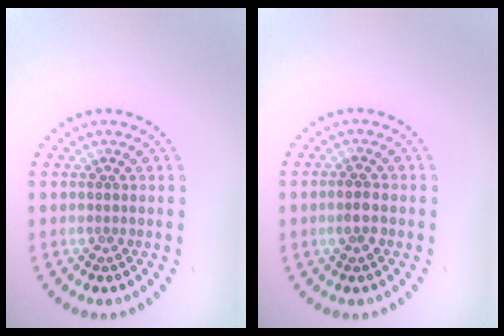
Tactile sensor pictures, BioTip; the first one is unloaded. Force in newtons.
{"total": 1.6, "press": 1.6, "slide": 0.2}